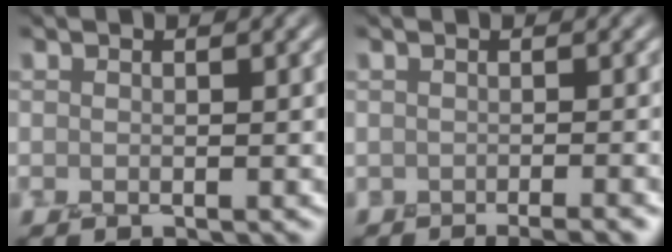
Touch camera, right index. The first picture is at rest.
{"total": 2.6, "force": [-1.6, 0.8, 1.8], "torque": [0.016, 0.012, -0.019]}